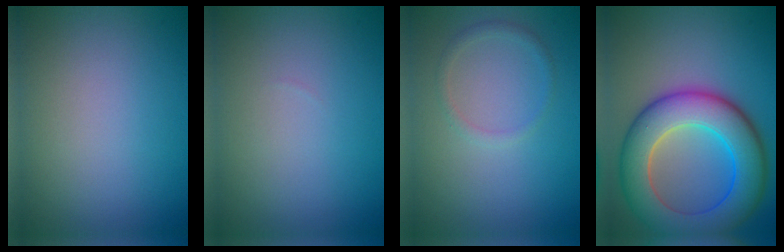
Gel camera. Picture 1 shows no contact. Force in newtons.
{"total": 0.0}
{"total": 1.1, "press": 1.1, "slide": 0.0}
{"total": 10.2, "press": 10.2, "slide": 0.4}